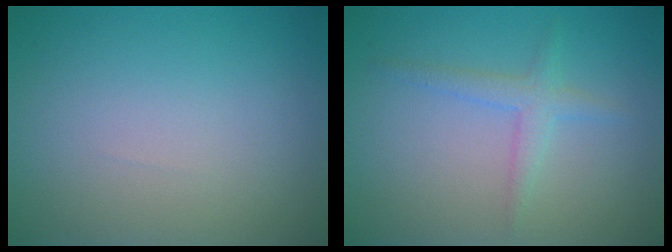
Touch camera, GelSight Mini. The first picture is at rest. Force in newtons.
{"total": 2.0, "press": 2.0, "slide": 0.0}